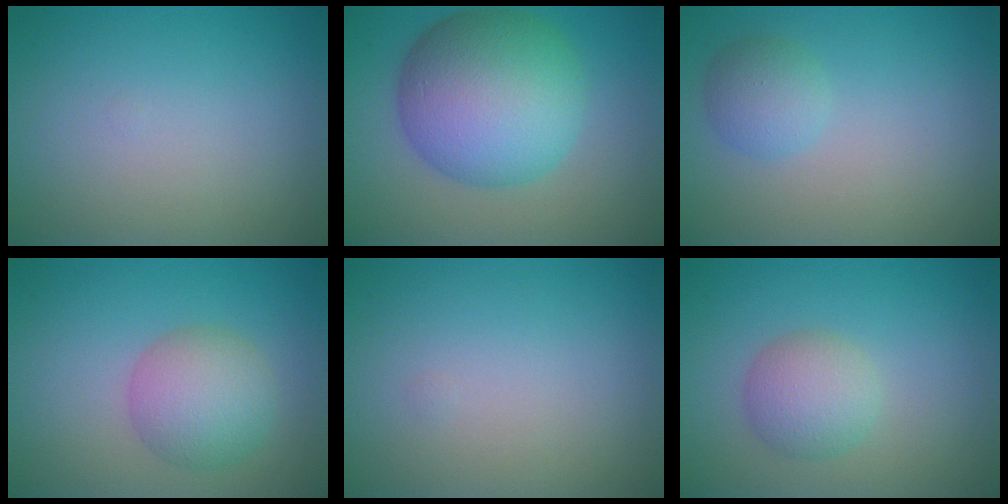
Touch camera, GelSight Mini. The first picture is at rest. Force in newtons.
{"total": 11.7, "press": 11.7, "slide": 0.1}
{"total": 2.3, "press": 2.3, "slide": 0.1}
{"total": 4.7, "press": 4.7, "slide": 0.2}
{"total": 0.0}
{"total": 3.3, "press": 3.3, "slide": 0.3}